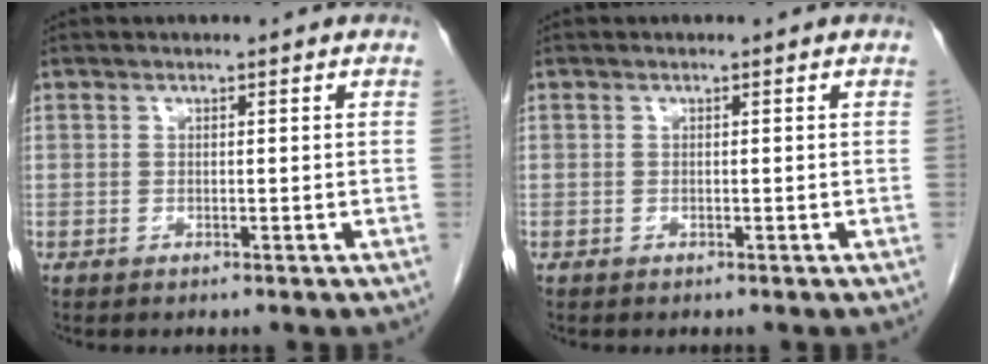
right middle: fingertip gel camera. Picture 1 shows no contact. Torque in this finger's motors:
{"motor_torque": [0.01, 0.00, -0.10, -0.07]}